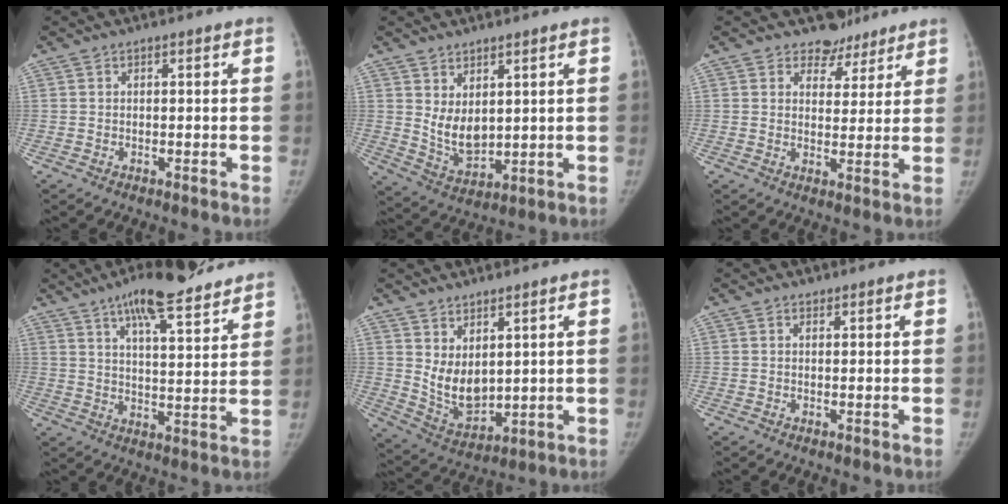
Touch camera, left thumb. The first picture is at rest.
{"total": 7.0, "force": [2.6, 4.0, 5.1], "torque": [-0.074, -0.035, 0.065]}
{"total": 5.6, "force": [4.5, 3.3, -0.2], "torque": [0.032, -0.034, 0.060]}
{"total": 15.4, "force": [11.6, 3.7, 9.5], "torque": [-0.120, -0.050, 0.177]}
{"total": 8.4, "force": [3.2, 4.8, 6.1], "torque": [-0.087, -0.039, 0.081]}
{"total": 0.8, "force": [0.6, 0.6, 0.1], "torque": [0.004, -0.004, 0.005]}